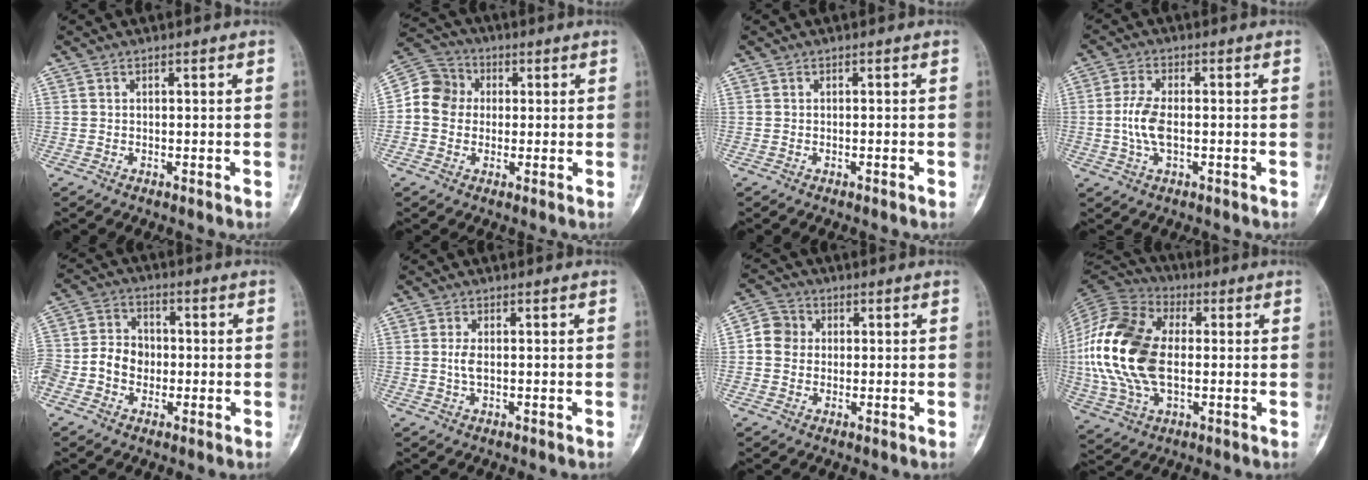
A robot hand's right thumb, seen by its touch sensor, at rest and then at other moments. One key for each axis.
{"total": 8.5, "fx": 0.2, "fy": 7.7, "fz": 3.6, "tx": -0.048, "ty": 0.024, "tz": -0.010}
{"total": 0.5, "fx": -0.3, "fy": 0.1, "fz": 0.4, "tx": -0.011, "ty": 0.001, "tz": -0.002}
{"total": 6.1, "fx": -0.6, "fy": 2.9, "fz": 5.4, "tx": -0.121, "ty": 0.007, "tz": -0.013}
{"total": 11.7, "fx": -2.0, "fy": 9.6, "fz": 6.3, "tx": -0.118, "ty": 0.033, "tz": -0.040}
{"total": 2.1, "fx": 0.0, "fy": 0.9, "fz": 1.9, "tx": -0.043, "ty": 0.000, "tz": 0.001}
{"total": 5.3, "fx": 0.4, "fy": 4.9, "fz": 1.9, "tx": -0.015, "ty": 0.010, "tz": -0.003}
{"total": 21.4, "fx": 0.3, "fy": 12.8, "fz": 17.1, "tx": -0.368, "ty": 0.008, "tz": 0.006}